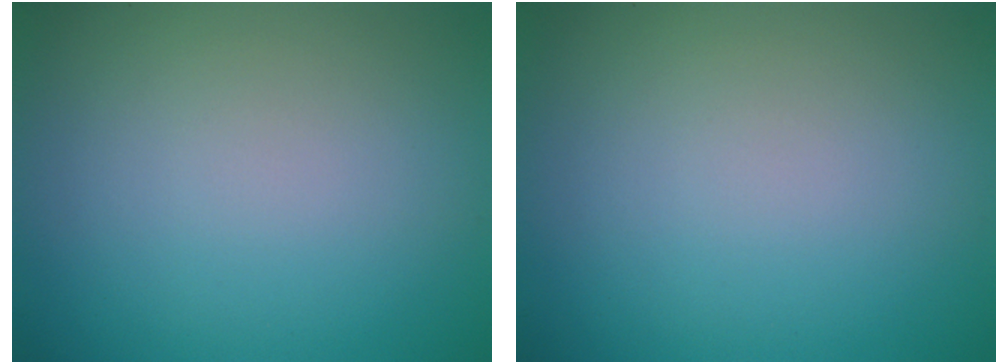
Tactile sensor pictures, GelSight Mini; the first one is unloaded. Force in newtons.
{"total": 0.0}